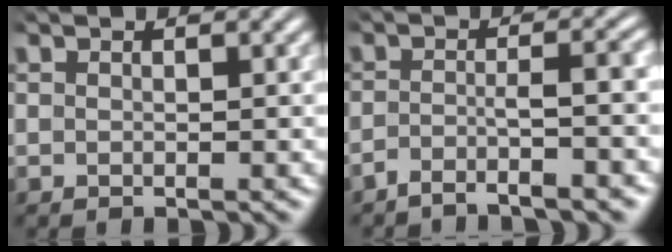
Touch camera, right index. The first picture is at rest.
{"total": 3.7, "force": [-3.0, 0.3, 2.0], "torque": [-0.025, -0.009, -0.047]}